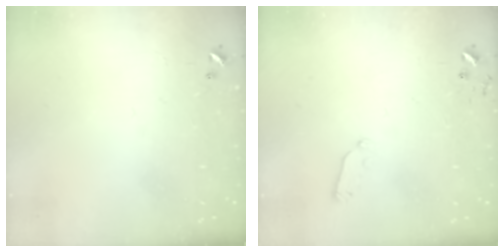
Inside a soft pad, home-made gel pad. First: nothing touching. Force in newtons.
{"total": 5.1, "press": 5.0, "slide": 0.8}